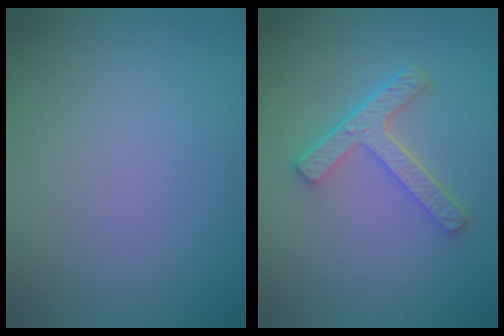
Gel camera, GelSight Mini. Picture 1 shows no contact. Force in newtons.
{"total": 4.3, "press": 3.3, "slide": 2.7}